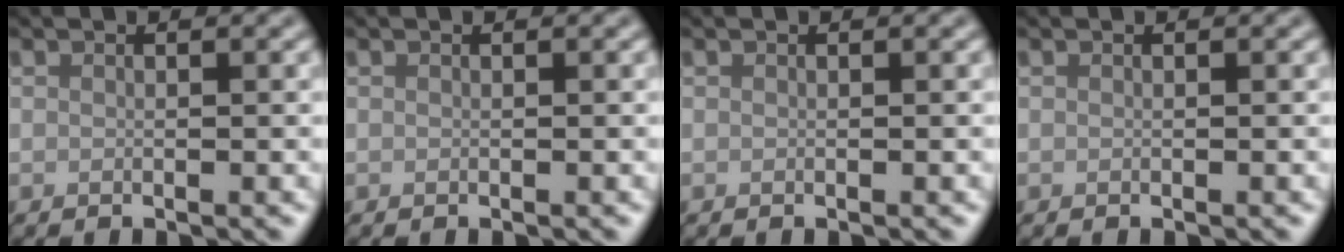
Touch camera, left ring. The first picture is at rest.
{"total": 0.0}
{"total": 0.0}
{"total": 0.0}